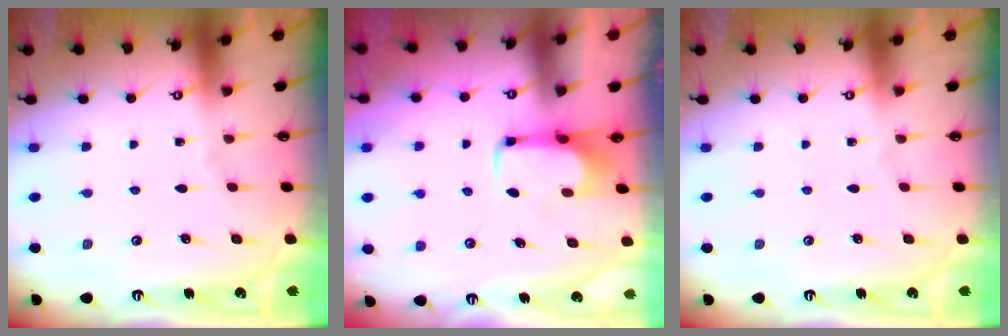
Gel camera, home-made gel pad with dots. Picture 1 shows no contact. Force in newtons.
{"total": 2.1, "press": 2.1, "slide": 0.4}
{"total": 0.0}